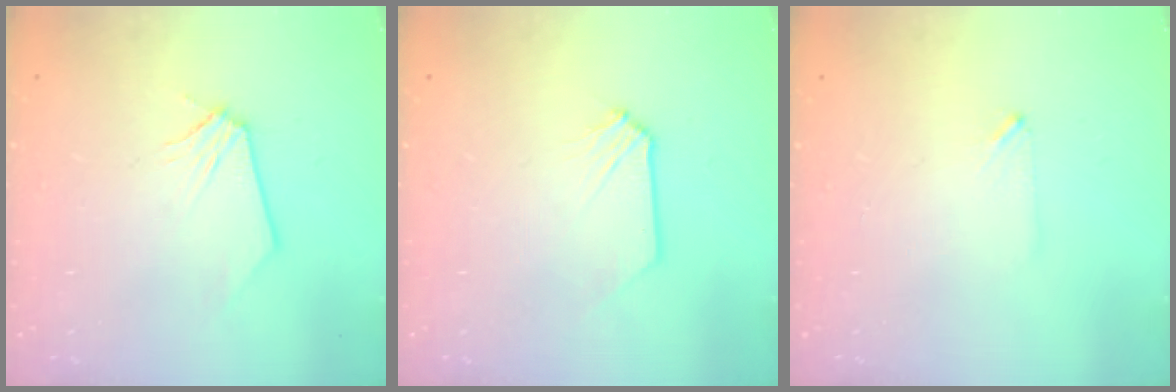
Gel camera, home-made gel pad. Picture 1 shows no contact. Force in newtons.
{"total": 0.0}
{"total": 0.7, "press": 0.6, "slide": 0.3}